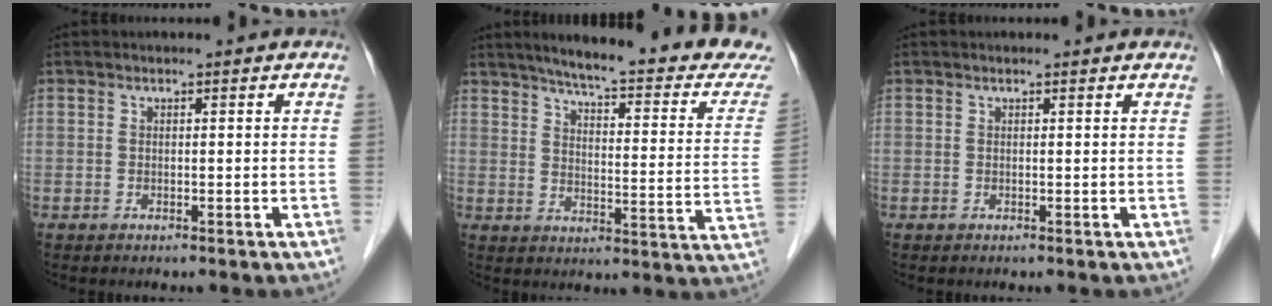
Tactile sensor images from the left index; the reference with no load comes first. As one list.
[{"total": 22.7, "force": [20.0, 1.4, 10.6], "torque": [-0.139, -0.060, 0.239]}, {"total": 0.7, "force": [0.7, 0.1, 0.1], "torque": [-0.007, -0.001, 0.004]}]